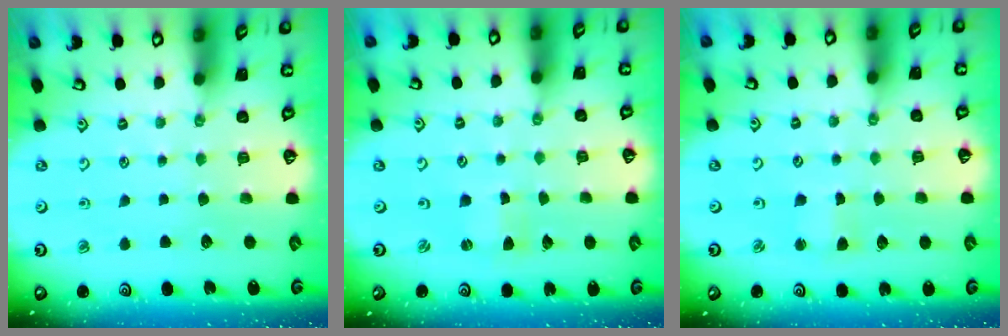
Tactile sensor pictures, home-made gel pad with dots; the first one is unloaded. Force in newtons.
{"total": 0.0}
{"total": 2.8, "press": 2.7, "slide": 0.6}